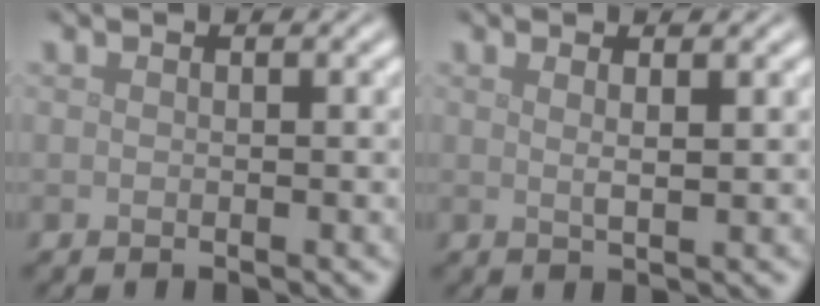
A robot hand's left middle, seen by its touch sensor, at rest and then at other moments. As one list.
[{"total": 1.8, "force": [0.9, 0.5, 1.4], "torque": [-0.019, 0.000, 0.005]}]